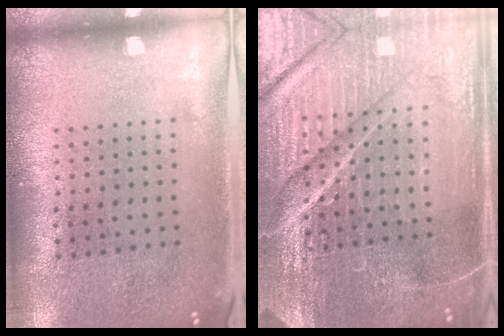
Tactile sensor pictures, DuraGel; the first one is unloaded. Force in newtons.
{"total": 6.1, "press": 5.5, "slide": 2.7}